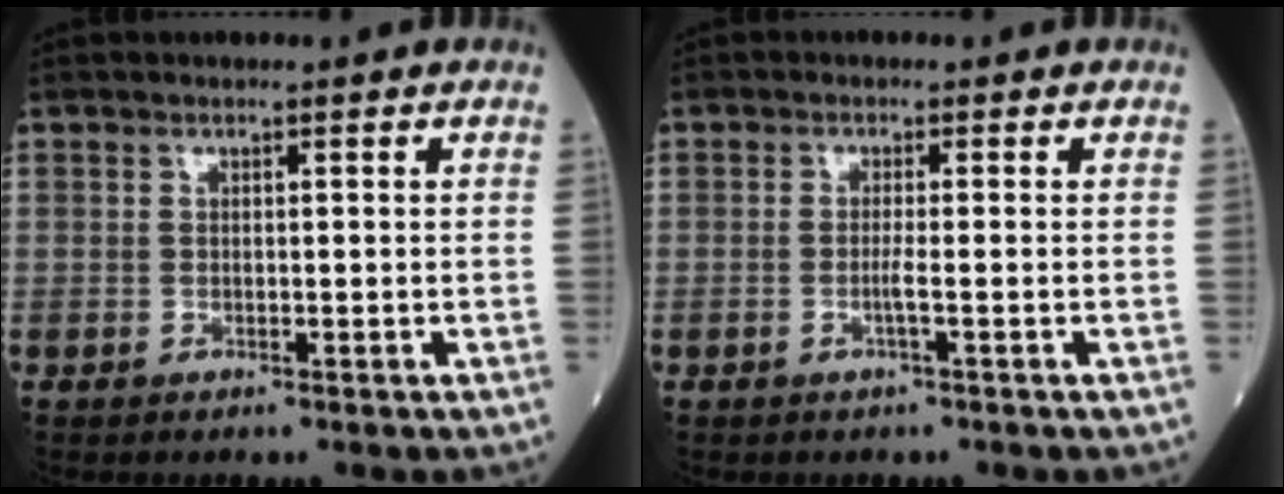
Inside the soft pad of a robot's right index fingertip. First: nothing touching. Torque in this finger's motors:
{"motor_torque": [-0.12, -0.13, 0.07, 0.00]}